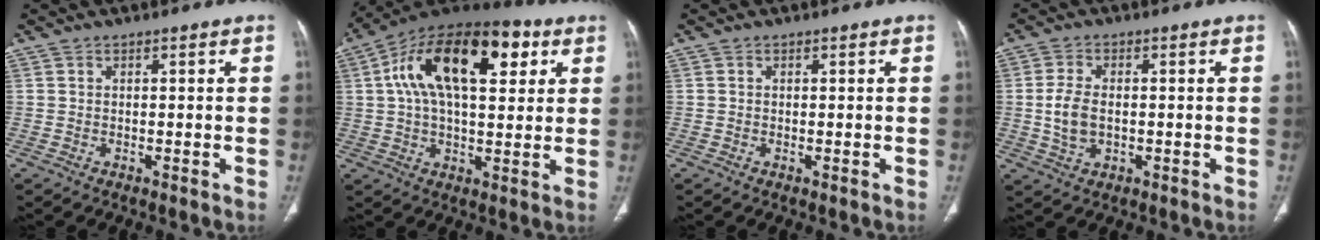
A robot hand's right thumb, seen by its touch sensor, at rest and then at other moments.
{"total": 22.8, "force": [7.1, 11.3, 18.5], "torque": [-0.296, 0.023, 0.106]}
{"total": 0.0}
{"total": 6.0, "force": [-0.4, 3.7, 4.7], "torque": [-0.099, 0.001, -0.004]}